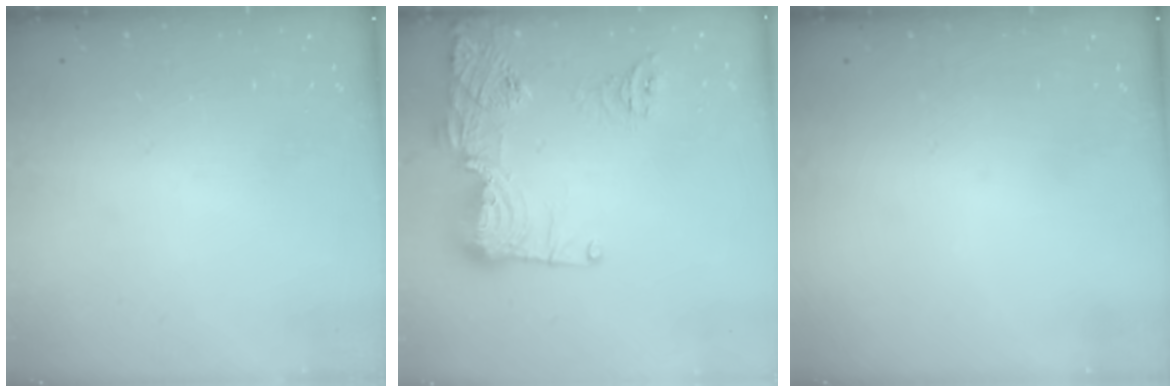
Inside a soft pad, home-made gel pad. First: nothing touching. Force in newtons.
{"total": 19.0, "press": 18.0, "slide": 5.9}
{"total": 0.0}